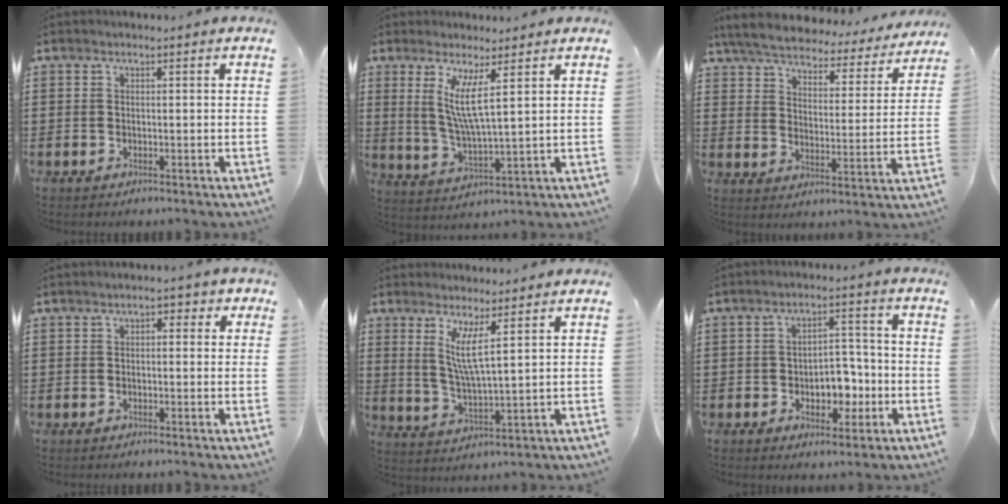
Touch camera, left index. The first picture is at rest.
{"total": 6.9, "force": [3.3, 0.4, 6.0], "torque": [-0.126, -0.009, 0.058]}
{"total": 5.3, "force": [5.1, 0.5, 1.1], "torque": [-0.050, -0.035, 0.086]}
{"total": 1.5, "force": [-0.6, 0.8, 1.1], "torque": [-0.025, 0.007, -0.016]}
{"total": 6.1, "force": [3.3, 0.4, 5.1], "torque": [-0.110, -0.008, 0.057]}
{"total": 5.7, "force": [-1.8, 4.1, 3.5], "torque": [-0.059, 0.013, -0.034]}